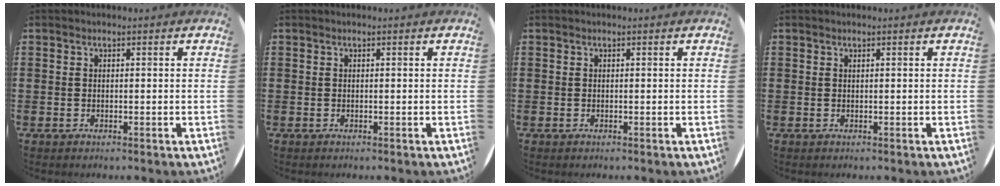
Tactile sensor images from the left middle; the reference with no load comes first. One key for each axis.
{"total": 0.0}
{"total": 0.0}
{"total": 0.0}